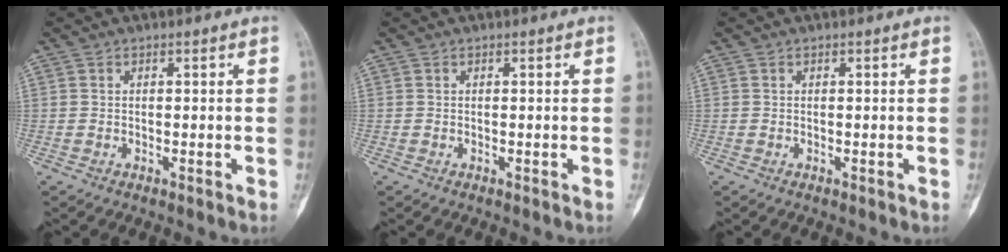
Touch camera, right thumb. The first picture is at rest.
{"total": 0.0}
{"total": 0.0}